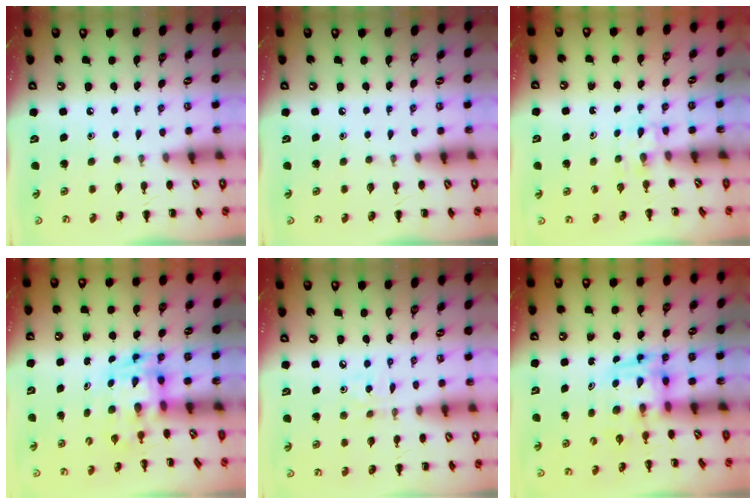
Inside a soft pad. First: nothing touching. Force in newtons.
{"total": 0.0}
{"total": 2.3, "press": 2.1, "slide": 0.9}
{"total": 3.5, "press": 3.4, "slide": 0.7}
{"total": 2.8, "press": 2.7, "slide": 0.9}
{"total": 3.9, "press": 3.8, "slide": 0.7}